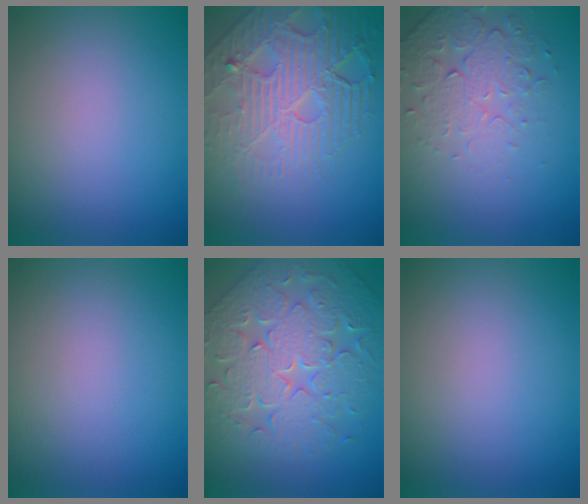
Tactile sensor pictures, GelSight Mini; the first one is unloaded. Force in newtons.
{"total": 8.6, "press": 5.8, "slide": 6.4}
{"total": 5.0, "press": 3.5, "slide": 3.6}
{"total": 0.0}
{"total": 7.5, "press": 6.5, "slide": 3.6}
{"total": 0.0}